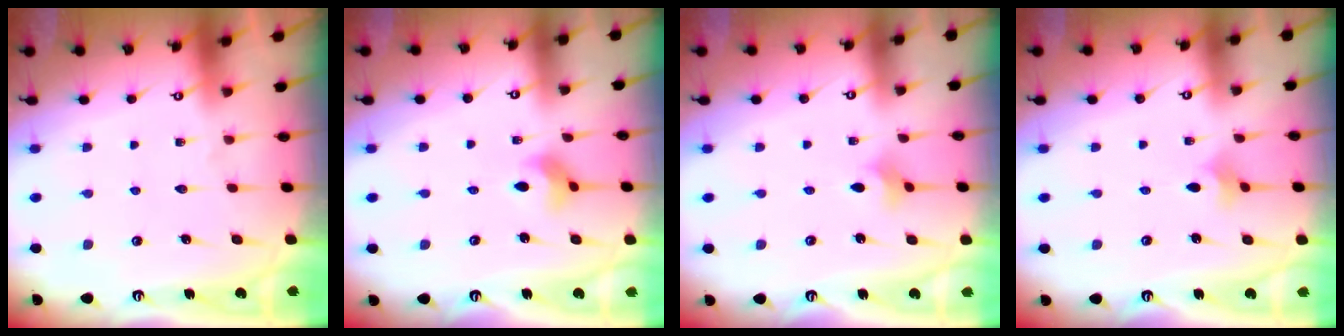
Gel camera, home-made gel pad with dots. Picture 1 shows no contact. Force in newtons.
{"total": 4.3, "press": 4.2, "slide": 0.7}
{"total": 2.6, "press": 2.6, "slide": 0.6}
{"total": 2.4, "press": 2.4, "slide": 0.5}